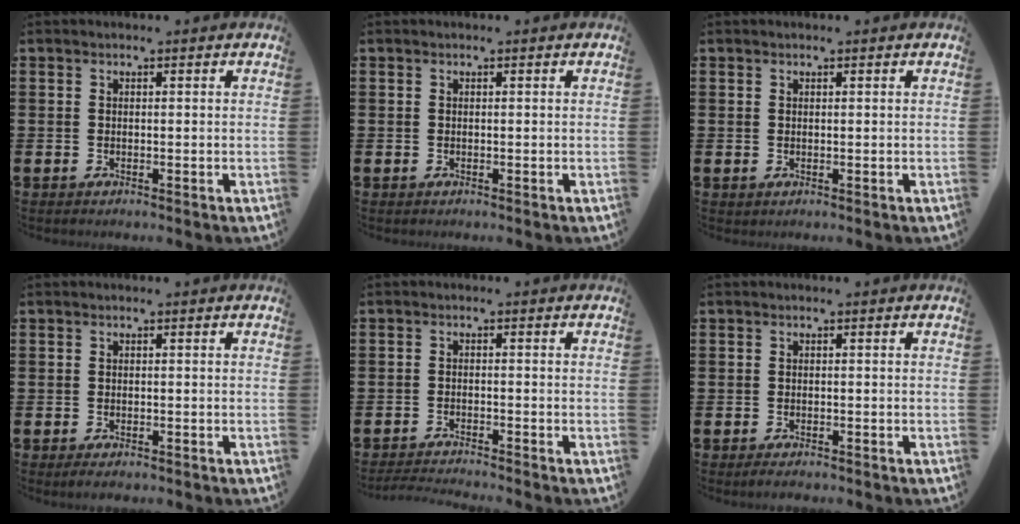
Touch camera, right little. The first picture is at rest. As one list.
[{"total": 0.0}, {"total": 0.0}, {"total": 1.0, "force": [-0.7, 0.3, 0.6], "torque": [-0.012, -0.003, -0.014]}, {"total": 2.1, "force": [-2.0, -0.2, 0.4], "torque": [-0.006, 0.002, -0.042]}, {"total": 1.0, "force": [-0.9, 0.2, 0.5], "torque": [-0.011, -0.001, -0.019]}]